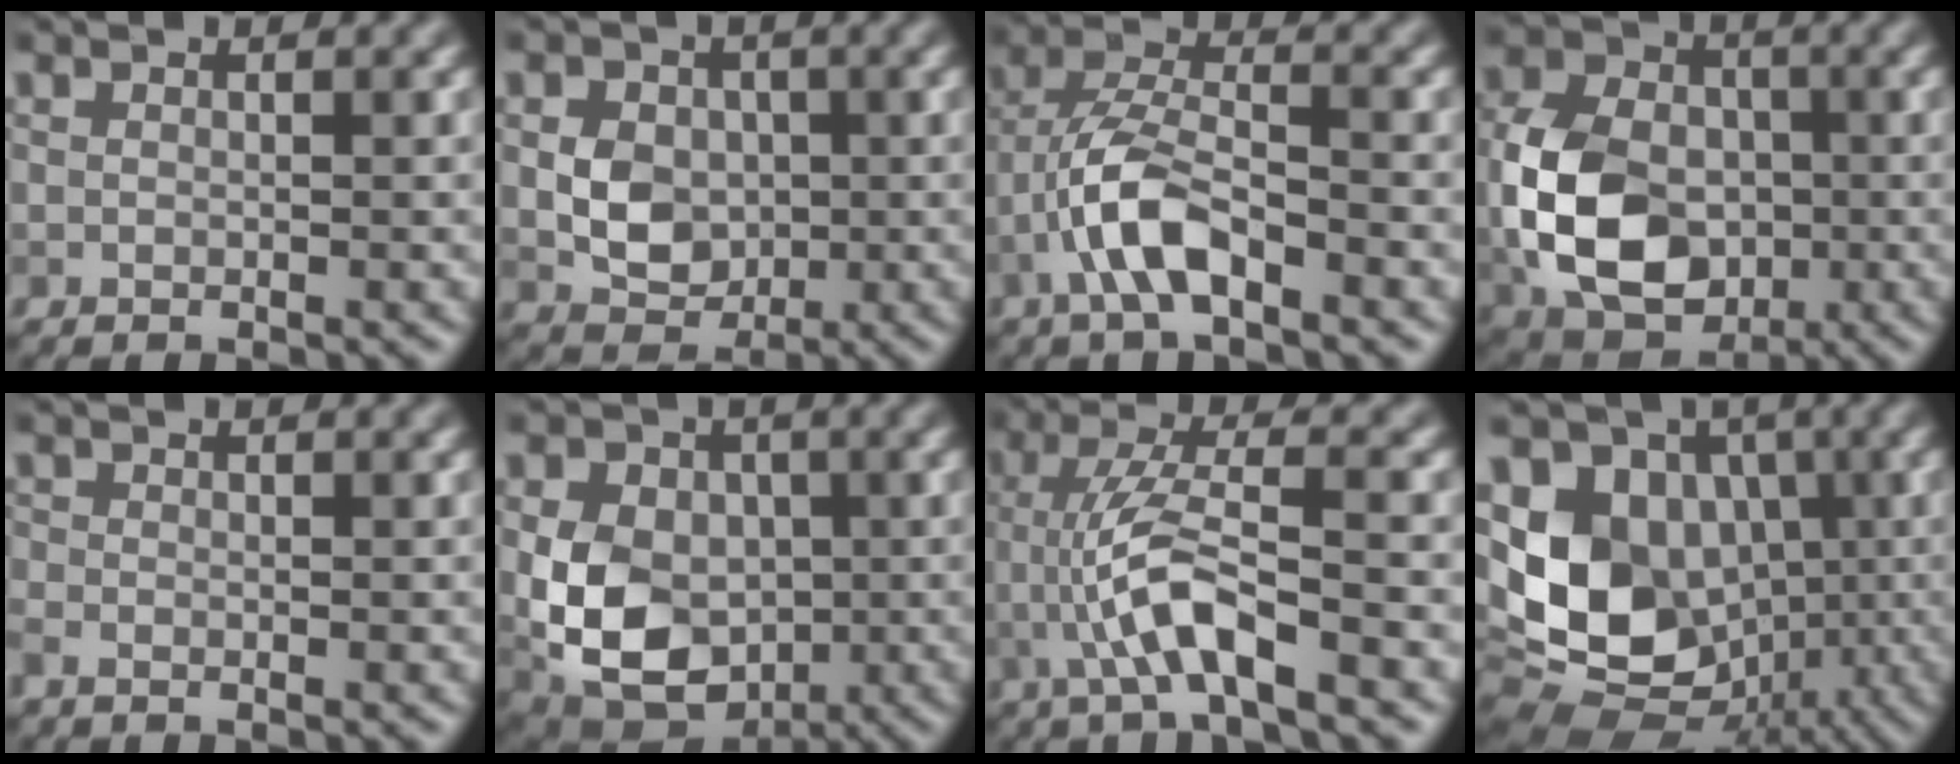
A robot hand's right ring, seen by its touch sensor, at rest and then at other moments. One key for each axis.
{"total": 4.2, "fx": -0.1, "fy": 3.3, "fz": 2.6, "tx": -0.039, "ty": -0.002, "tz": 0.000}
{"total": 5.7, "fx": -2.7, "fy": 2.0, "fz": 4.6, "tx": -0.092, "ty": 0.011, "tz": -0.056}
{"total": 10.3, "fx": -1.8, "fy": 7.4, "fz": 6.9, "tx": -0.146, "ty": -0.002, "tz": -0.045}
{"total": 1.2, "fx": -0.8, "fy": 0.6, "fz": 0.7, "tx": -0.017, "ty": -0.003, "tz": -0.020}
{"total": 10.5, "fx": -0.6, "fy": 8.0, "fz": 6.8, "tx": -0.110, "ty": -0.006, "tz": -0.019}
{"total": 5.6, "fx": -1.9, "fy": 0.8, "fz": 5.2, "tx": -0.106, "ty": 0.015, "tz": -0.040}
{"total": 12.5, "fx": -1.4, "fy": 9.6, "fz": 8.0, "tx": -0.156, "ty": 0.001, "tz": -0.038}